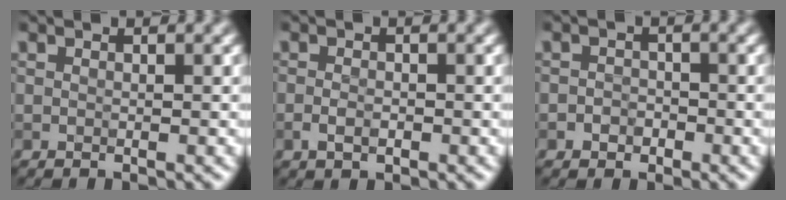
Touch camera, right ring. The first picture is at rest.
{"total": 1.5, "force": [-0.6, 0.9, 1.1], "torque": [-0.022, -0.001, -0.012]}
{"total": 1.3, "force": [-0.7, 1.1, 0.4], "torque": [0.001, 0.001, -0.014]}